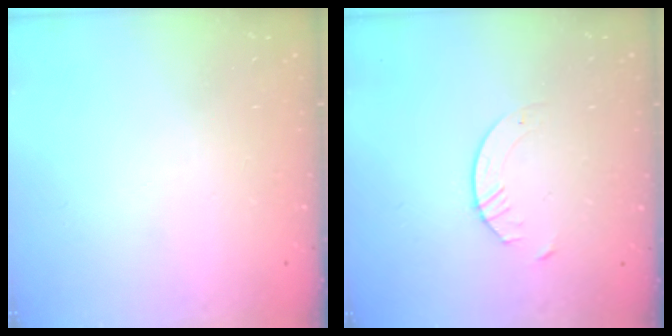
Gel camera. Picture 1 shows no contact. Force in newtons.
{"total": 2.9, "press": 2.9, "slide": 0.3}